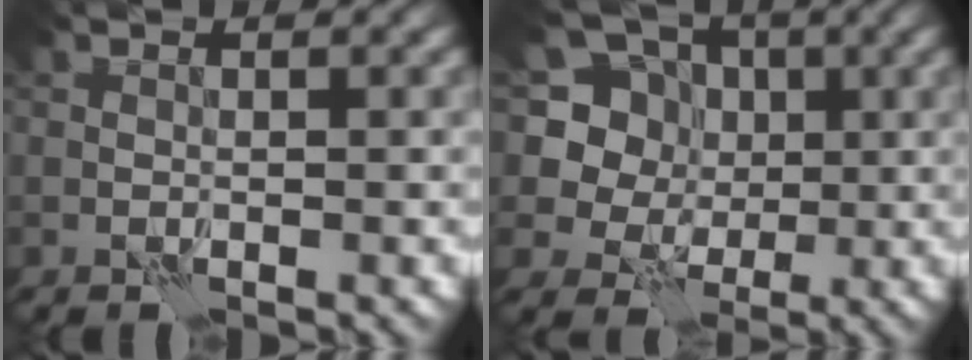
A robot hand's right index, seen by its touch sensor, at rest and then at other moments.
{"total": 8.2, "force": [2.6, 7.1, 3.4], "torque": [-0.067, 0.016, 0.017]}